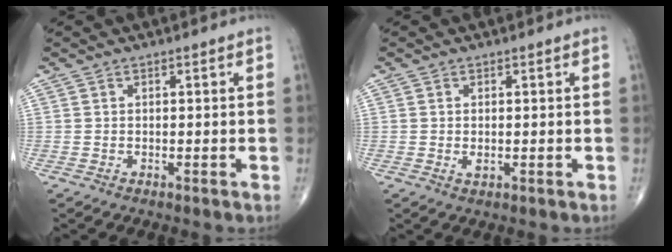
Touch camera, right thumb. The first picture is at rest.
{"total": 1.4, "force": [-0.1, 0.7, 1.2], "torque": [-0.023, -0.004, -0.001]}